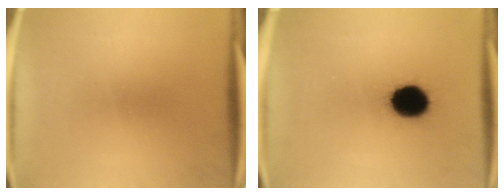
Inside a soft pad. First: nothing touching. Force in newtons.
{"total": 12.4}